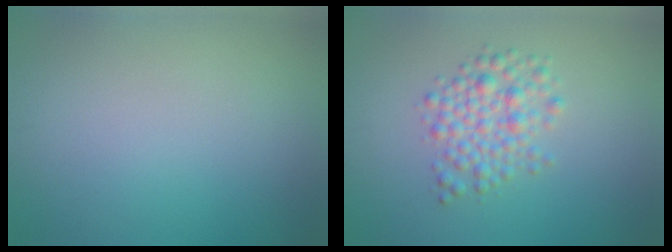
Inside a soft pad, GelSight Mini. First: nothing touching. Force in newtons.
{"total": 3.4, "press": 3.4, "slide": 0.1}